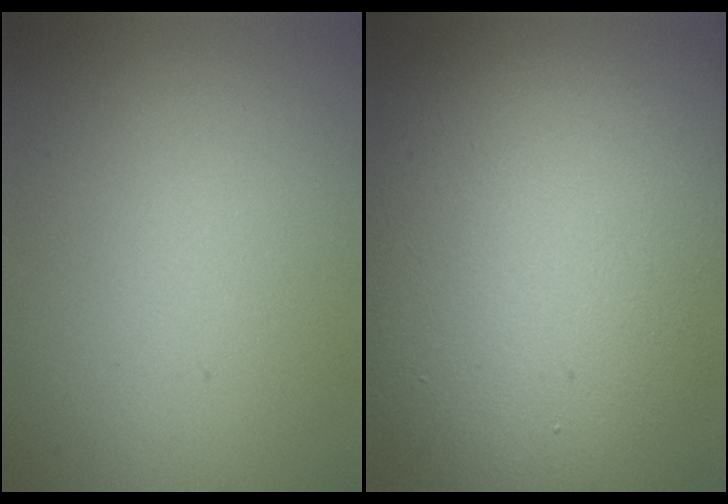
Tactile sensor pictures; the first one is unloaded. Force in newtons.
{"total": 15.8, "press": 15.8, "slide": 1.1}